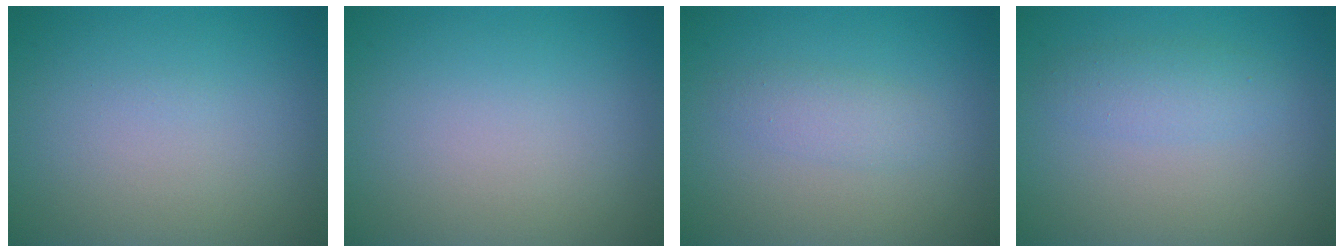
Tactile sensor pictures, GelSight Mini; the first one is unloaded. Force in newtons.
{"total": 0.0}
{"total": 1.7, "press": 1.7, "slide": 0.0}
{"total": 1.9, "press": 1.9, "slide": 0.0}